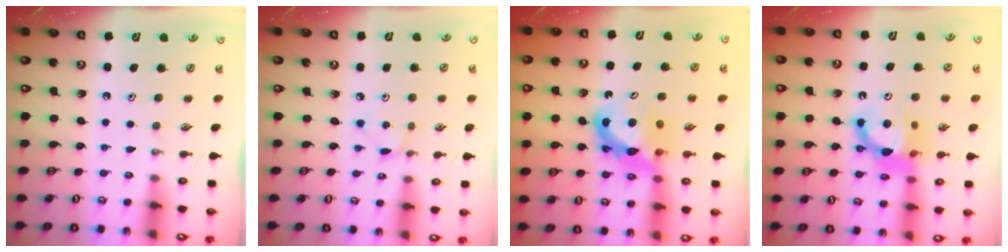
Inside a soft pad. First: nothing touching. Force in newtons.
{"total": 0.9, "press": 0.9, "slide": 0.1}
{"total": 9.4, "press": 9.4, "slide": 0.5}
{"total": 11.9, "press": 11.8, "slide": 1.4}